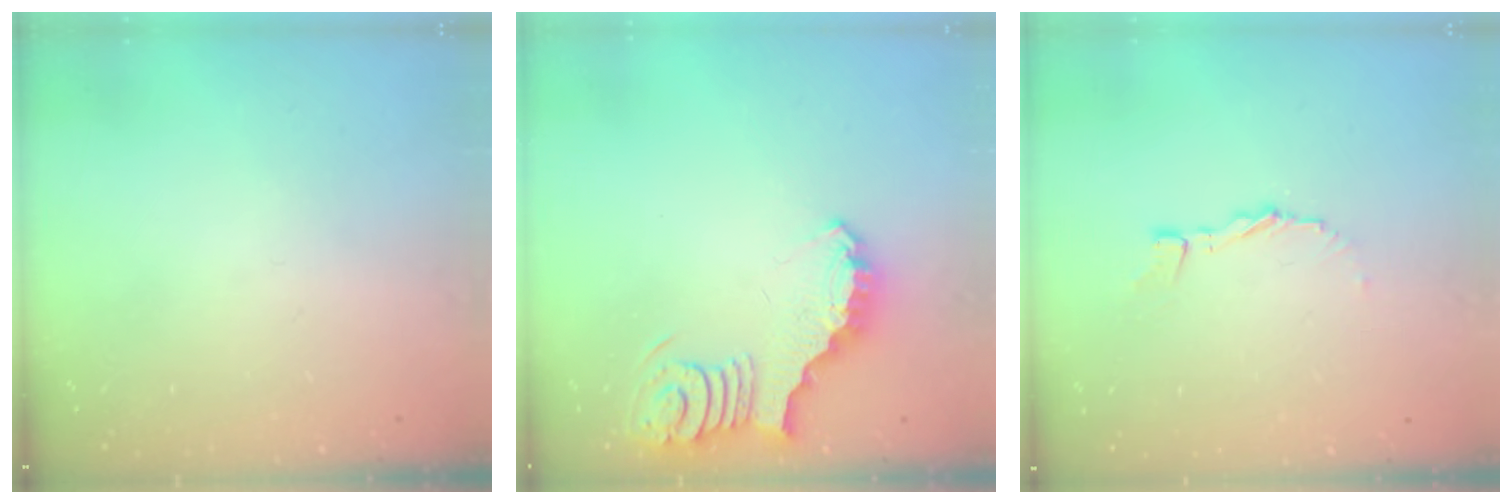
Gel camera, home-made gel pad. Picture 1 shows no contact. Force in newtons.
{"total": 3.9, "press": 3.9, "slide": 0.6}
{"total": 3.6, "press": 3.6, "slide": 0.3}